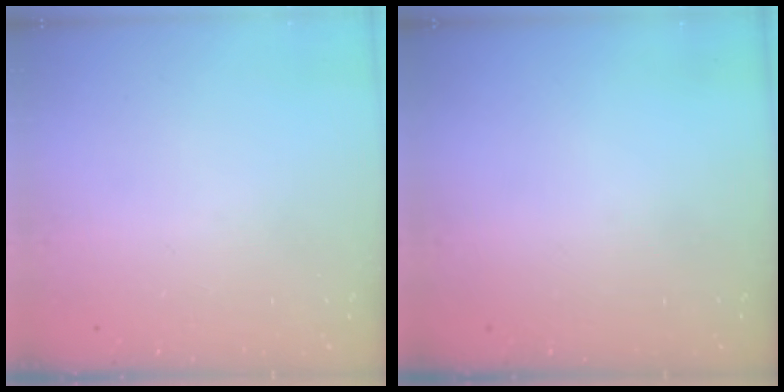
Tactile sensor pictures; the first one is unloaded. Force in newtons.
{"total": 0.0}